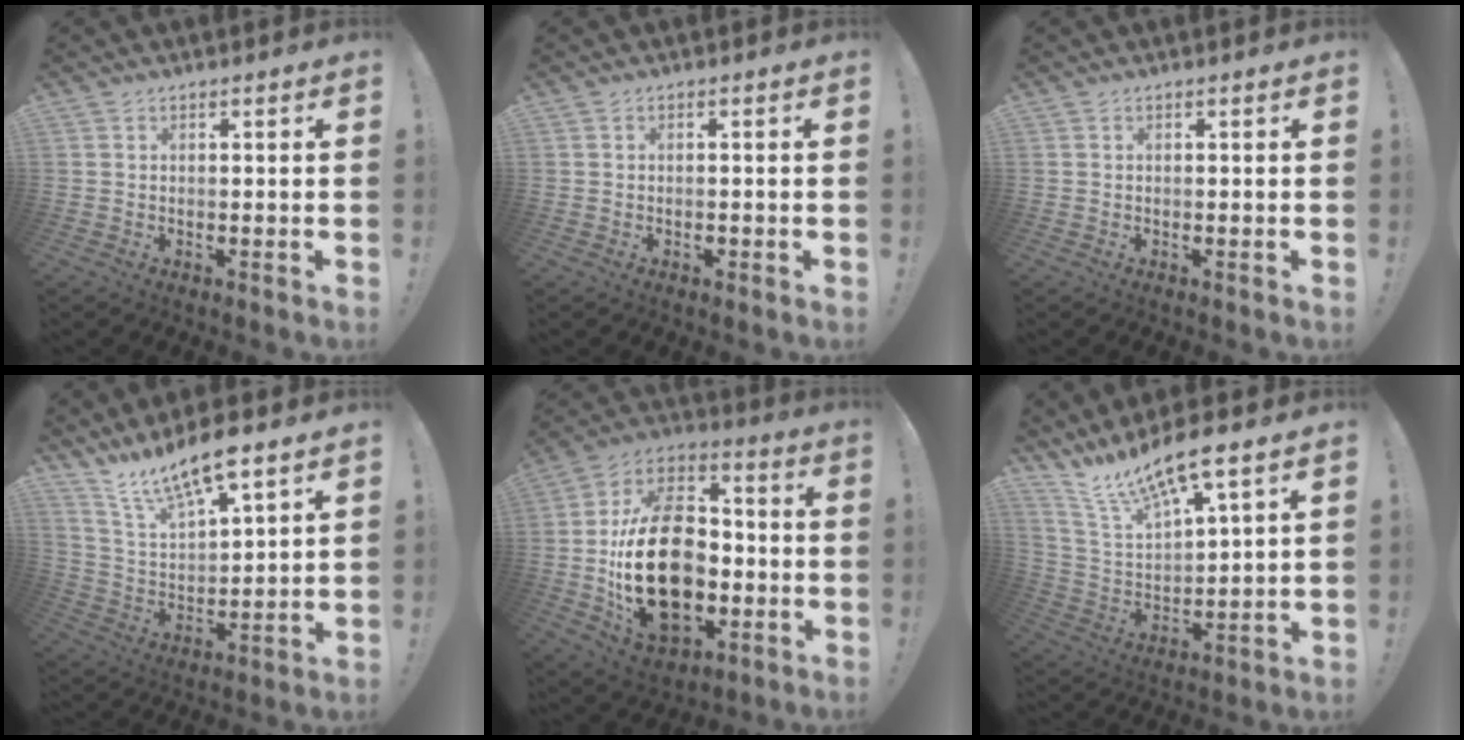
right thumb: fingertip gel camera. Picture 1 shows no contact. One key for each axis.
{"total": 0.7, "fx": -0.6, "fy": 0.4, "fz": 0.2, "tx": -0.010, "ty": 0.004, "tz": -0.008}
{"total": 0.0}
{"total": 12.4, "fx": 10.6, "fy": 2.6, "fz": 5.9, "tx": -0.124, "ty": -0.077, "tz": 0.188}
{"total": 28.2, "fx": -4.4, "fy": 18.7, "fz": 20.7, "tx": -0.371, "ty": 0.028, "tz": -0.056}
{"total": 14.1, "fx": 11.3, "fy": 3.1, "fz": 7.8, "tx": -0.150, "ty": -0.086, "tz": 0.196}